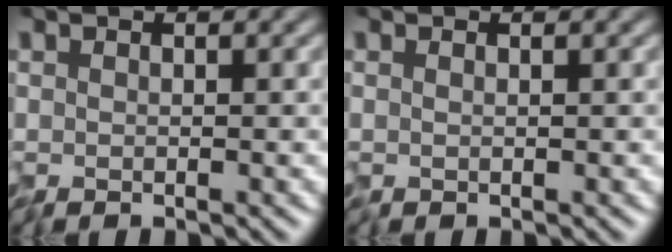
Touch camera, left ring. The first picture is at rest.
{"total": 0.0}